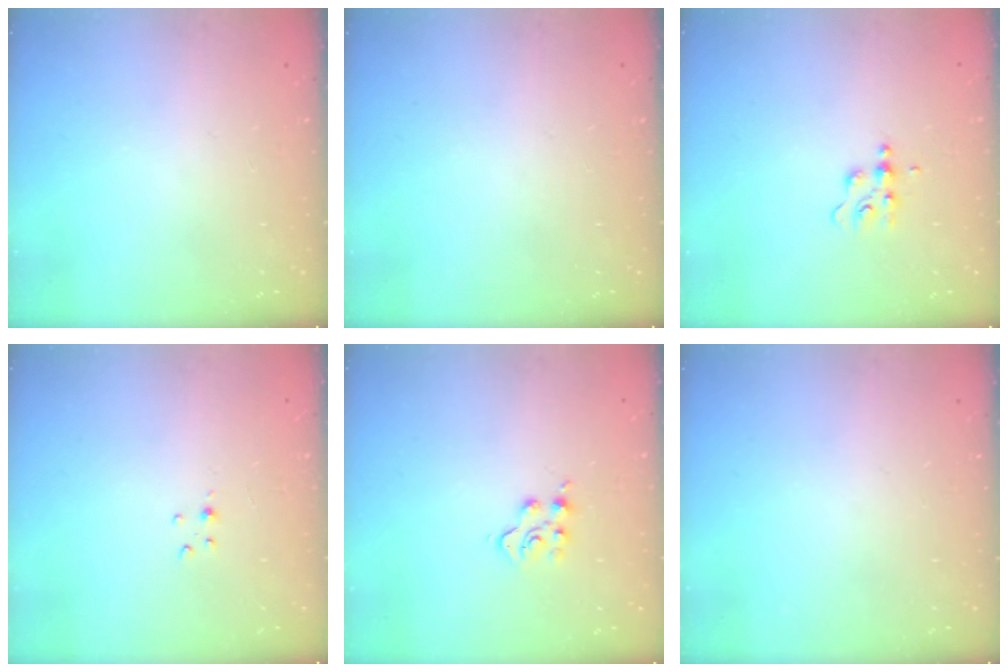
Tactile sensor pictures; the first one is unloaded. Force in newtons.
{"total": 0.0}
{"total": 4.8, "press": 4.7, "slide": 0.5}
{"total": 2.5, "press": 2.5, "slide": 0.3}
{"total": 4.2, "press": 4.2, "slide": 0.6}
{"total": 0.0}